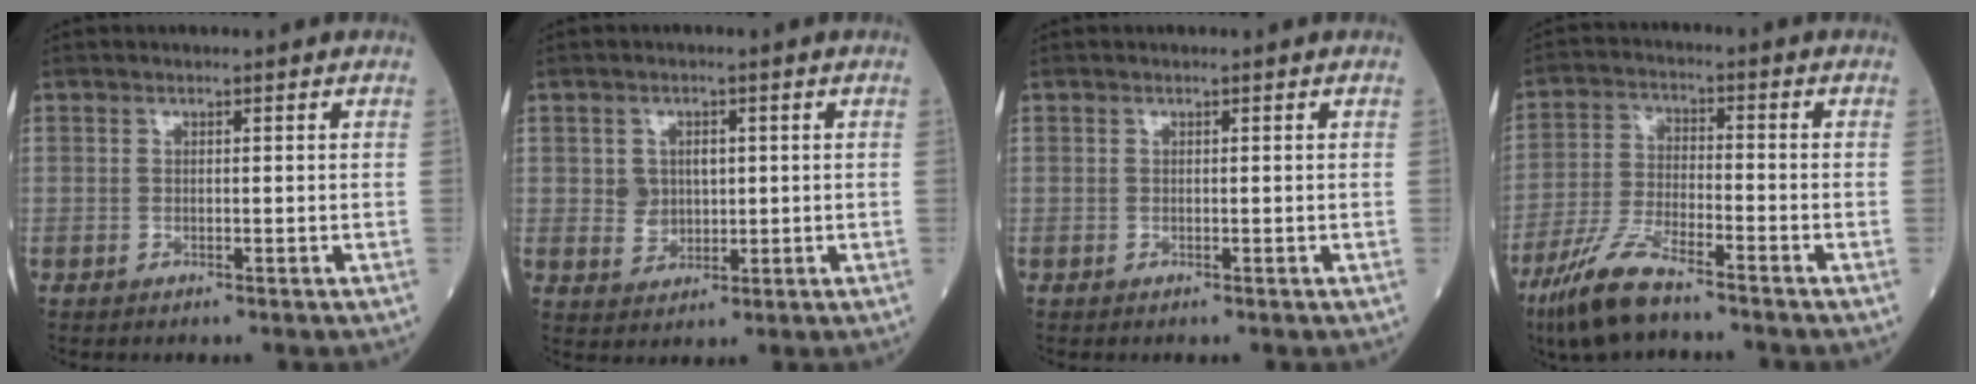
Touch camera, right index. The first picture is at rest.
{"total": 3.8, "force": [0.7, 3.2, 1.9], "torque": [-0.031, 0.005, 0.018]}
{"total": 0.0}
{"total": 9.5, "force": [-7.2, 1.6, 6.0], "torque": [-0.133, -0.025, -0.141]}